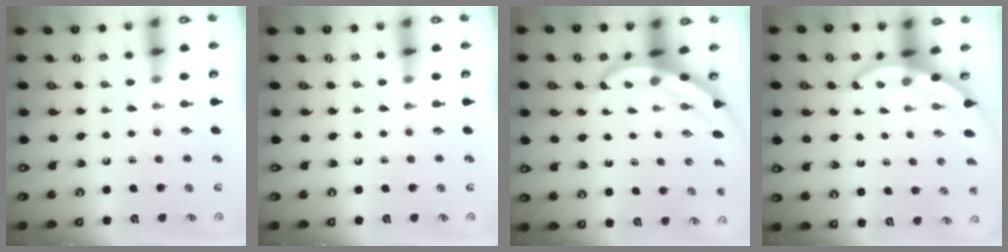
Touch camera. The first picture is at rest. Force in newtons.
{"total": 0.0}
{"total": 4.9, "press": 4.8, "slide": 0.6}
{"total": 3.8, "press": 3.8, "slide": 0.1}